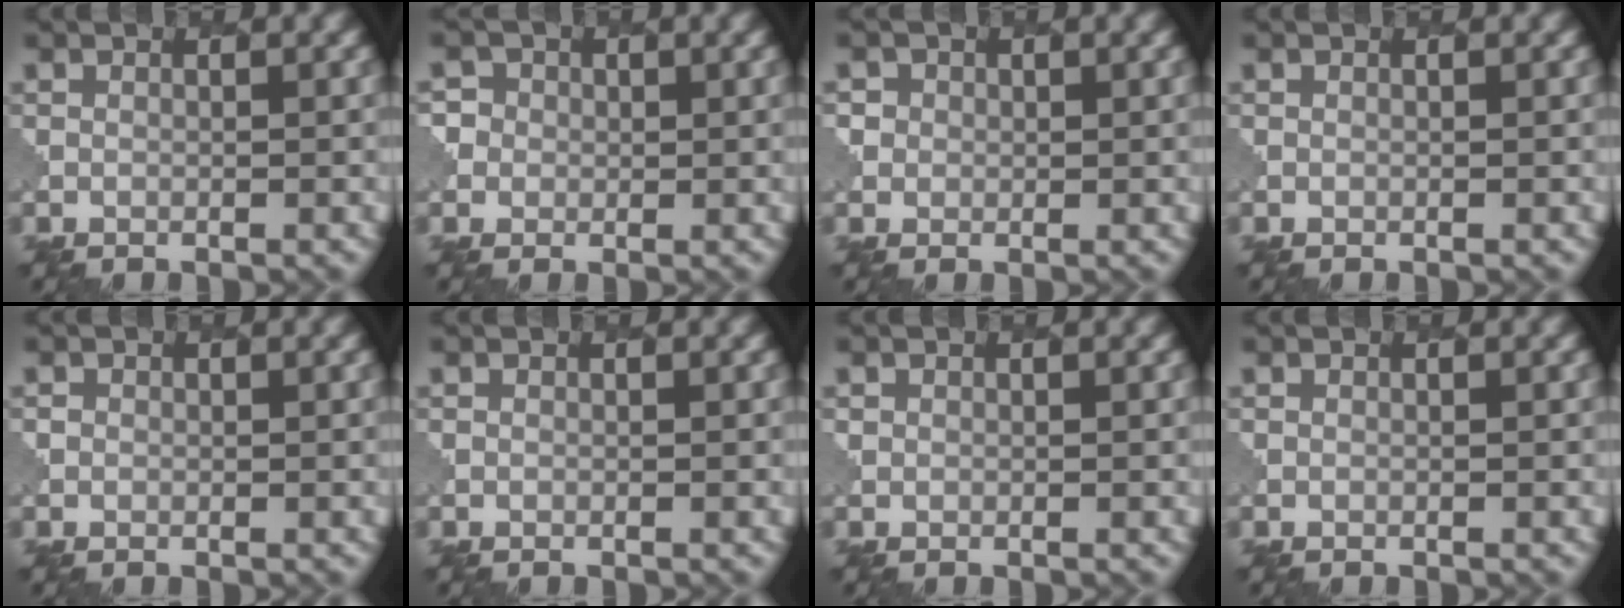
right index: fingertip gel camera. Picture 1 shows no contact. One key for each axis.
{"total": 3.3, "fx": 0.9, "fy": 3.1, "fz": 0.7, "tx": 0.007, "ty": 0.025, "tz": -0.012}
{"total": 2.0, "fx": 0.8, "fy": 1.8, "fz": 0.1, "tx": 0.009, "ty": 0.006, "tz": -0.002}
{"total": 0.0}
{"total": 0.7, "fx": 0.0, "fy": 0.7, "fz": -0.2, "tx": 0.008, "ty": -0.002, "tz": -0.002}
{"total": 0.0}
{"total": 0.8, "fx": 0.2, "fy": 0.7, "fz": 0.1, "tx": 0.003, "ty": -0.002, "tz": 0.003}
{"total": 0.0}